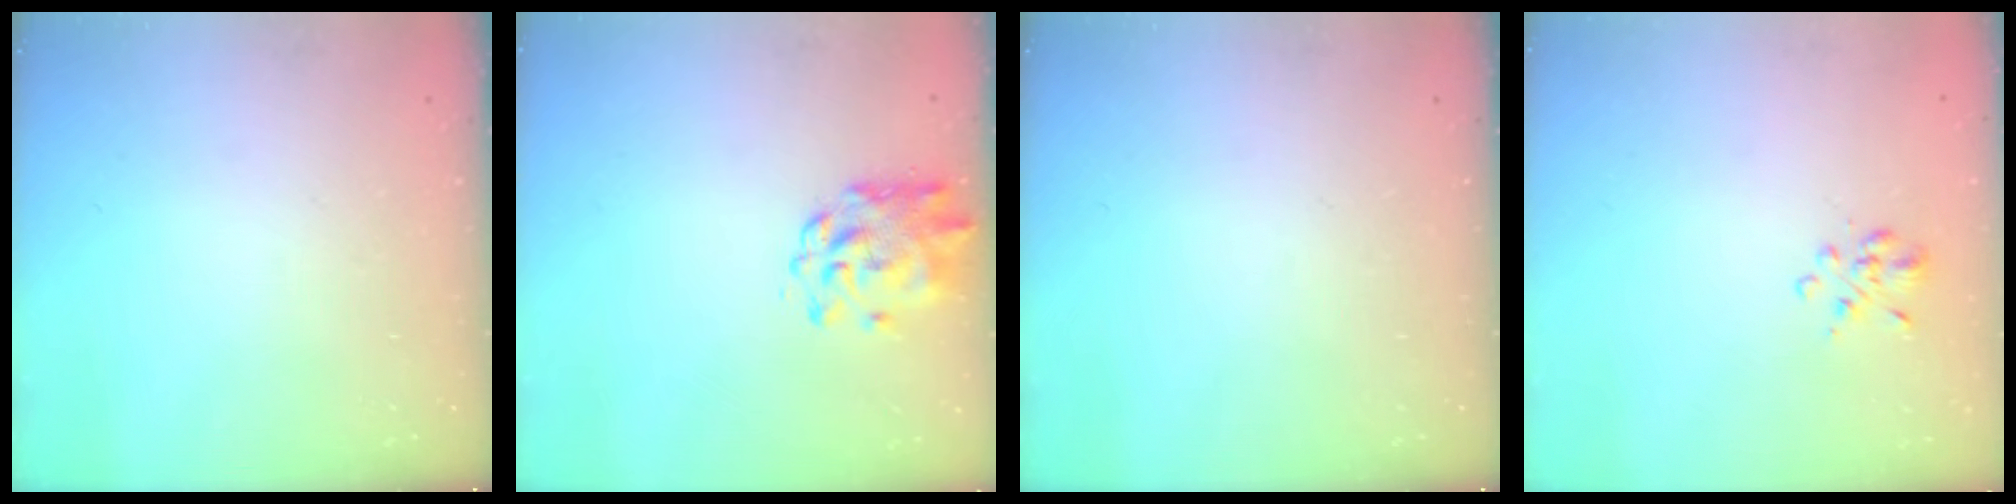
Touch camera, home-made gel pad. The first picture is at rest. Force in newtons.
{"total": 2.8, "press": 2.6, "slide": 0.8}
{"total": 0.0}
{"total": 2.6, "press": 2.4, "slide": 0.9}